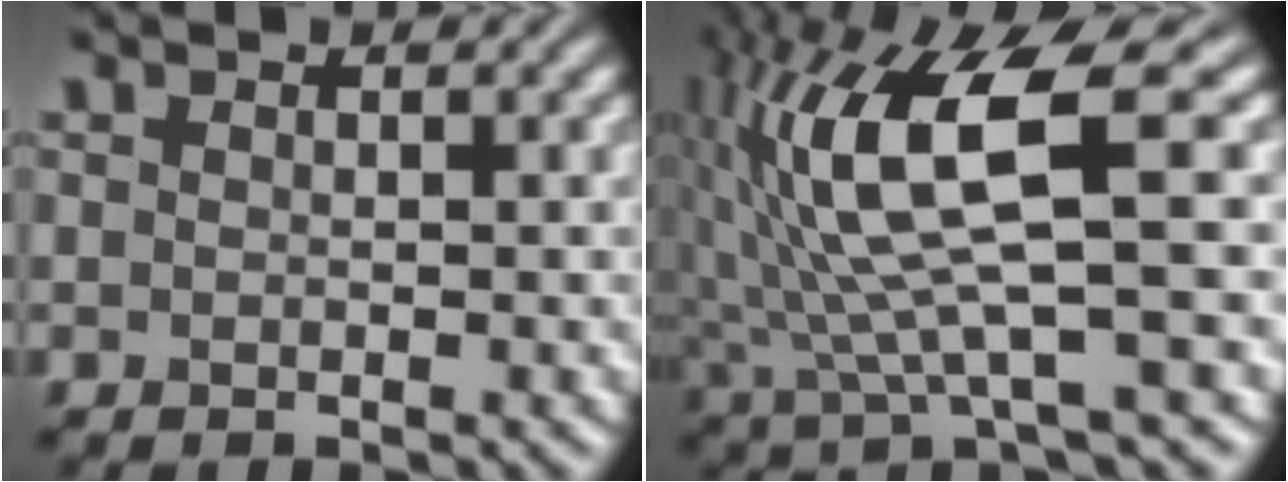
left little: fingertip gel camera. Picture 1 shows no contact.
{"total": 11.0, "force": [2.0, 2.6, 10.5], "torque": [-0.205, 0.002, 0.045]}